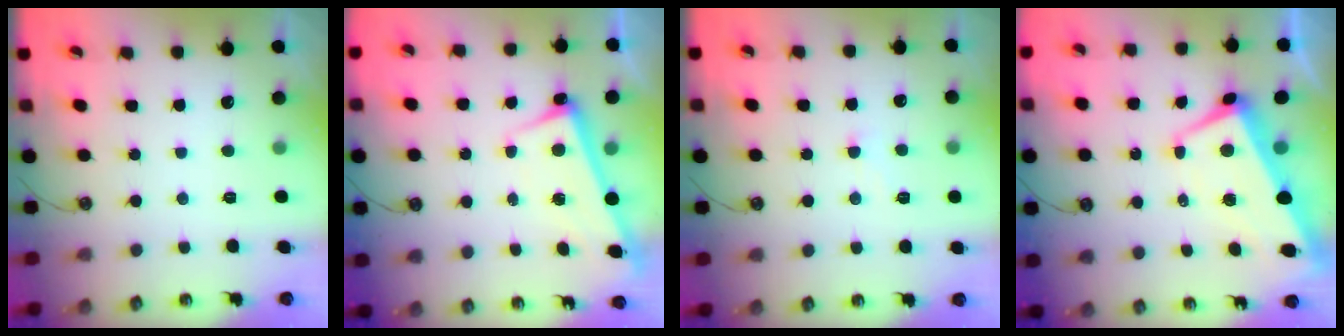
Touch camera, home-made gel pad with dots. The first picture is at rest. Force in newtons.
{"total": 2.8, "press": 2.8, "slide": 0.4}
{"total": 2.2, "press": 2.1, "slide": 0.6}
{"total": 1.6, "press": 0.9, "slide": 1.3}